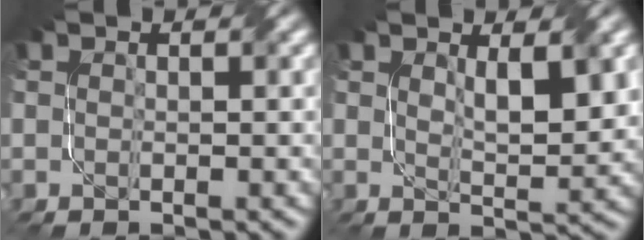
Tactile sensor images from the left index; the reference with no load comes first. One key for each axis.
{"total": 3.5, "fx": 1.4, "fy": 1.0, "fz": 3.0, "tx": -0.055, "ty": -0.007, "tz": 0.027}